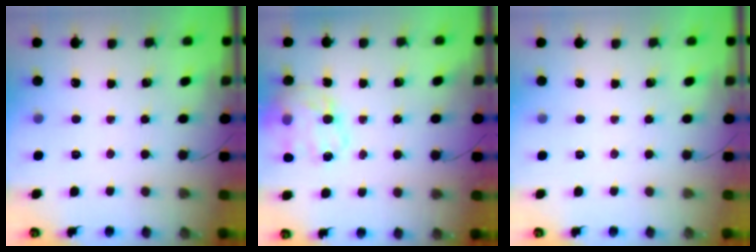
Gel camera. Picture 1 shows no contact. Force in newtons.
{"total": 17.7, "press": 17.3, "slide": 3.6}
{"total": 0.0}